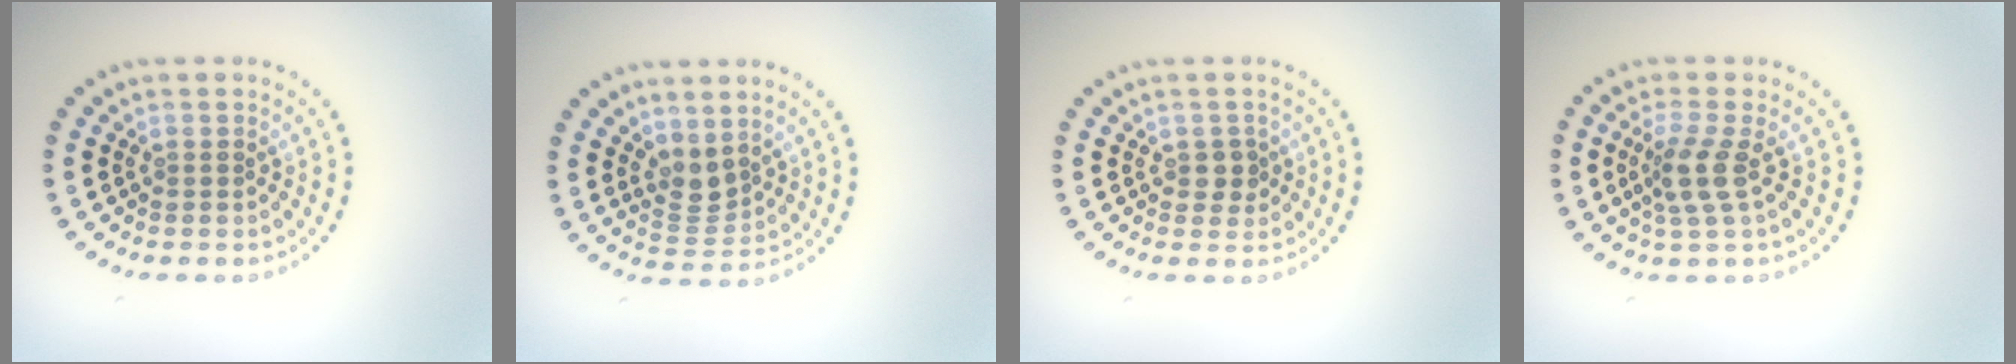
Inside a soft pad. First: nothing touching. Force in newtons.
{"total": 2.3, "press": 1.8, "slide": 1.4}
{"total": 1.3, "press": 1.3, "slide": 0.3}
{"total": 2.9, "press": 2.1, "slide": 1.9}